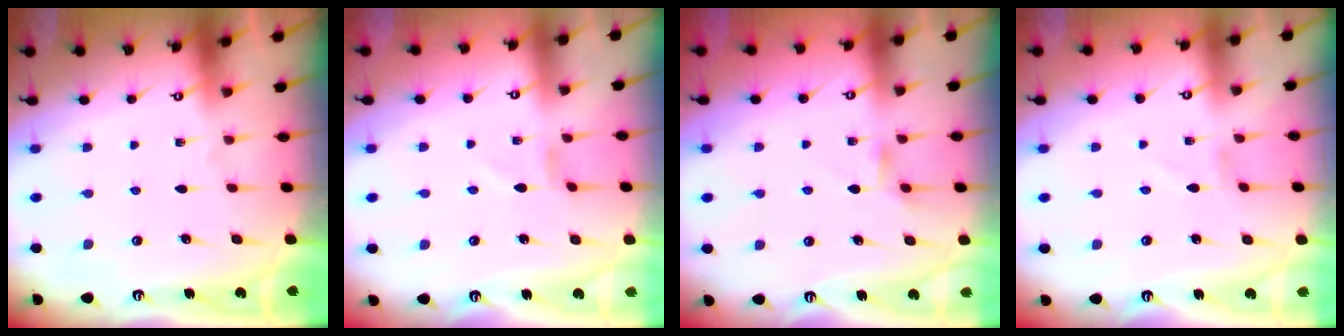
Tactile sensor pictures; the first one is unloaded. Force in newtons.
{"total": 1.1, "press": 1.0, "slide": 0.3}
{"total": 2.9, "press": 2.9, "slide": 0.4}
{"total": 1.0, "press": 1.0, "slide": 0.1}